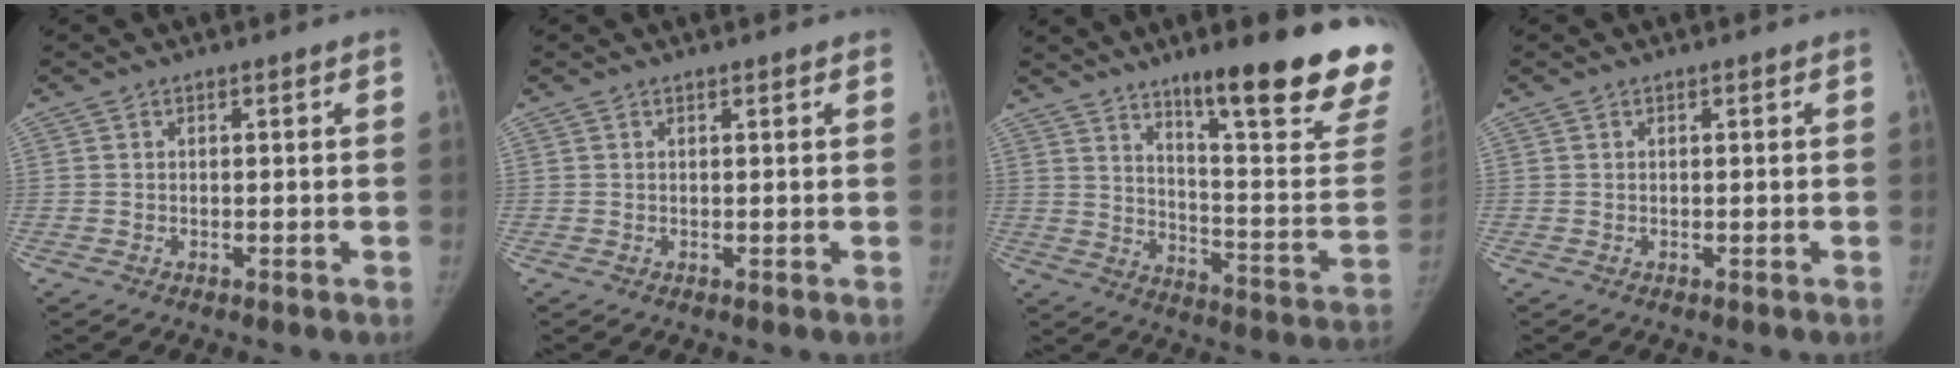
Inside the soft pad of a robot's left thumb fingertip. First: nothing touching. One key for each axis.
{"total": 0.9, "fx": 0.8, "fy": 0.2, "fz": 0.5, "tx": -0.001, "ty": 0.001, "tz": 0.011}
{"total": 25.5, "fx": 17.5, "fy": 3.7, "fz": 18.1, "tx": -0.219, "ty": -0.113, "tz": 0.250}
{"total": 0.0}